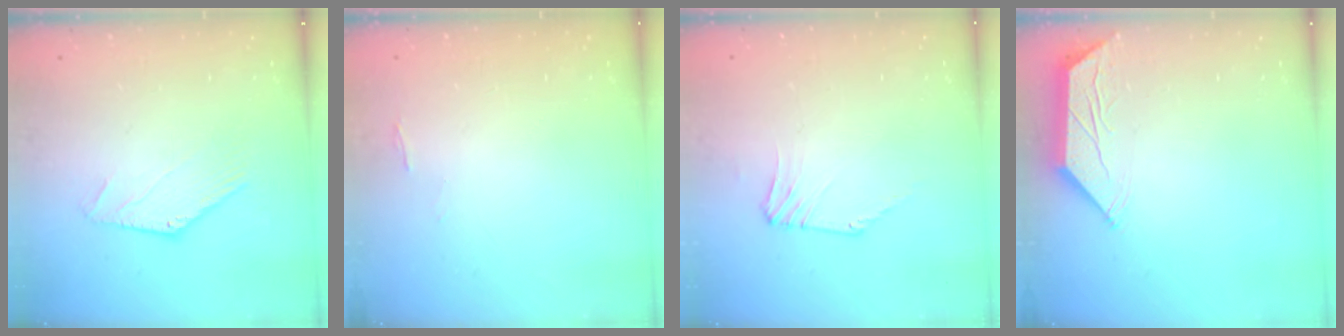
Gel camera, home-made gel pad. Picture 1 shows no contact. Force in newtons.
{"total": 0.7, "press": 0.6, "slide": 0.4}
{"total": 0.0}
{"total": 3.5, "press": 3.5, "slide": 0.4}